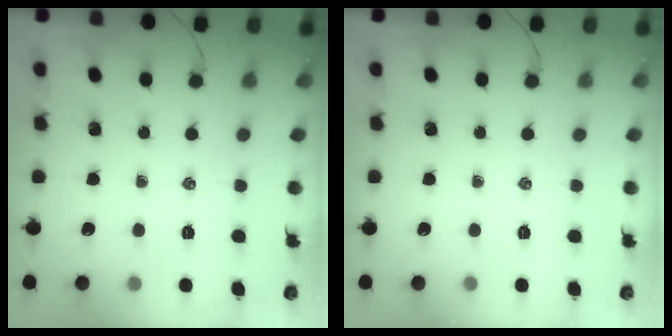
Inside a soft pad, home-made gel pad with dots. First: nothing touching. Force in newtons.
{"total": 0.0}